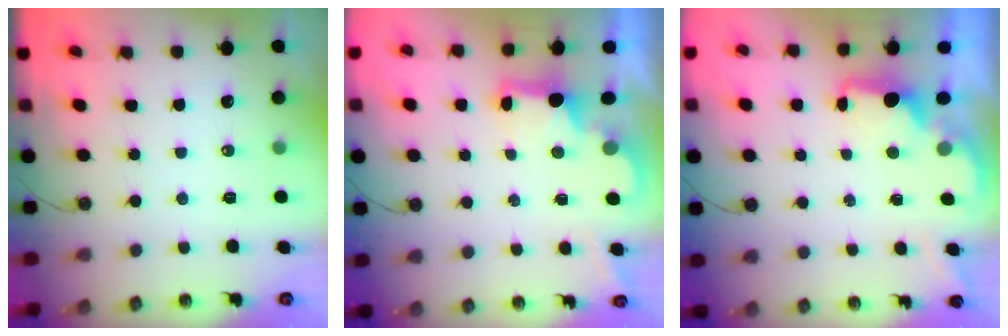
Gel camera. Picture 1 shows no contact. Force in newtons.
{"total": 2.4, "press": 2.3, "slide": 0.7}
{"total": 1.6, "press": 1.4, "slide": 0.8}